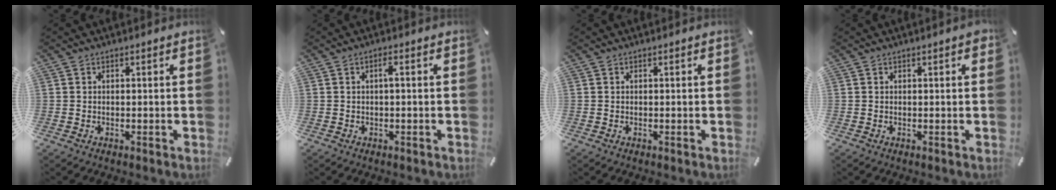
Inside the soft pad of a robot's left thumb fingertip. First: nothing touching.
{"total": 1.7, "force": [0.0, 0.3, 1.6], "torque": [-0.033, 0.004, -0.002]}
{"total": 0.0}
{"total": 0.8, "force": [0.3, 0.2, 0.7], "torque": [-0.013, 0.001, 0.004]}